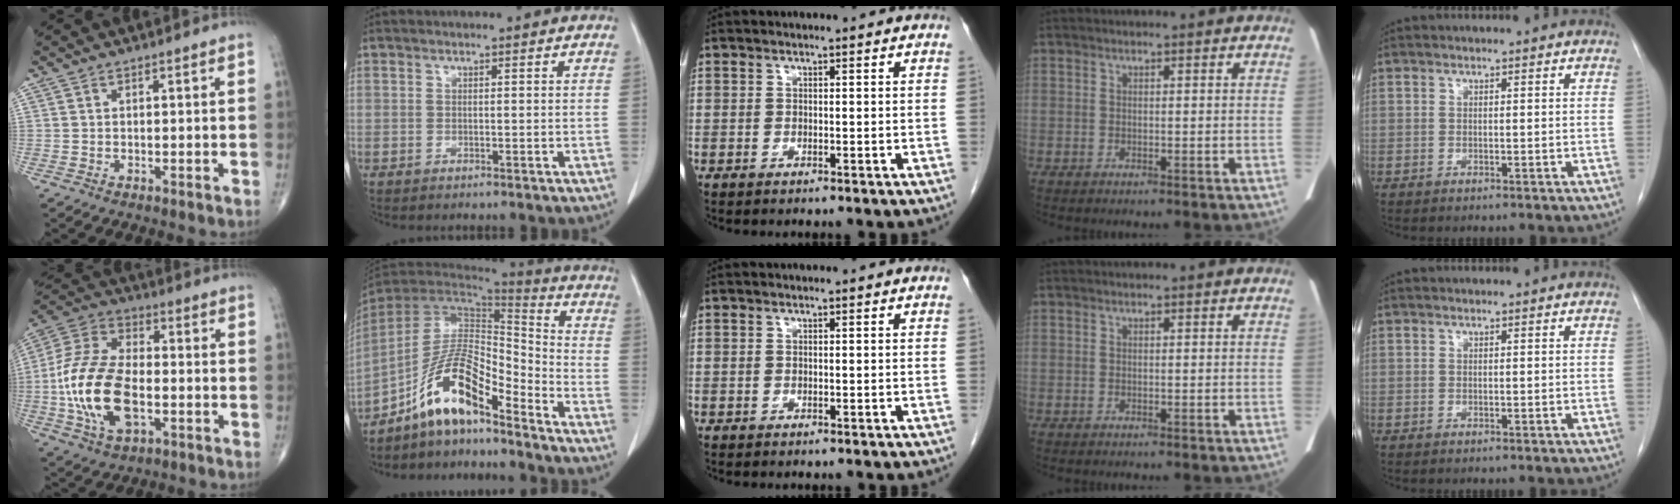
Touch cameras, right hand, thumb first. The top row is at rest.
{"thumb": {"total": 18.5, "force": [-3.3, 10.1, 15.1], "torque": [-0.306, 0.018, -0.060]}, "index": {"total": 12.0, "force": [-8.4, 2.6, 8.1], "torque": [-0.157, 0.018, -0.153]}}